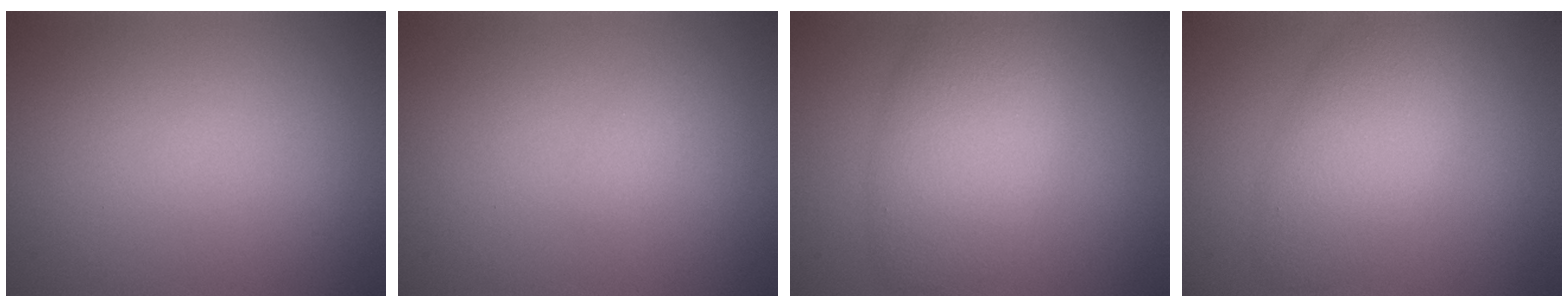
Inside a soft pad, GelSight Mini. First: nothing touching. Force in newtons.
{"total": 0.5, "press": 0.5, "slide": 0.0}
{"total": 6.1, "press": 6.1, "slide": 0.3}
{"total": 4.6, "press": 4.6, "slide": 0.2}